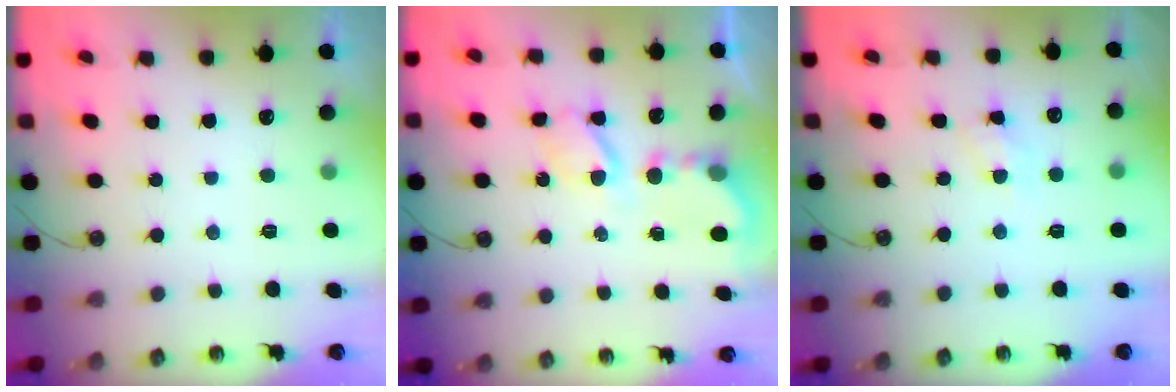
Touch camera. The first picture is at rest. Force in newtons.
{"total": 5.7, "press": 5.7, "slide": 0.4}
{"total": 6.0, "press": 6.0, "slide": 0.7}